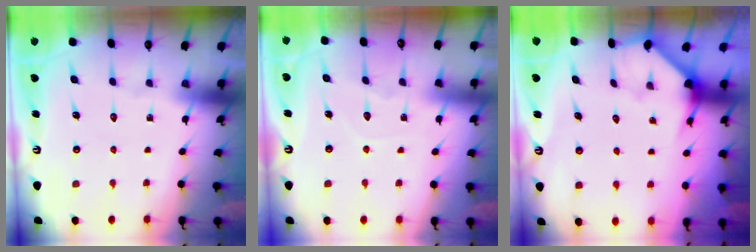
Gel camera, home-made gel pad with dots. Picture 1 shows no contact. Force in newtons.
{"total": 4.2, "press": 4.2, "slide": 0.1}
{"total": 3.1, "press": 3.1, "slide": 0.4}